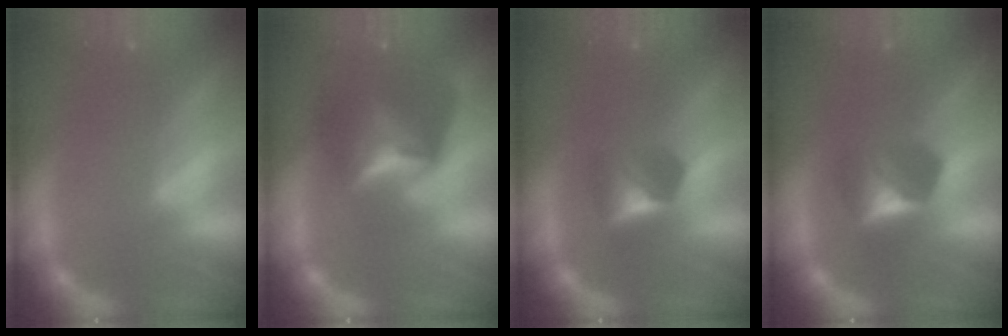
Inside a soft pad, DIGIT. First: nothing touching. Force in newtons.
{"total": 5.9}
{"total": 2.9}
{"total": 3.4}